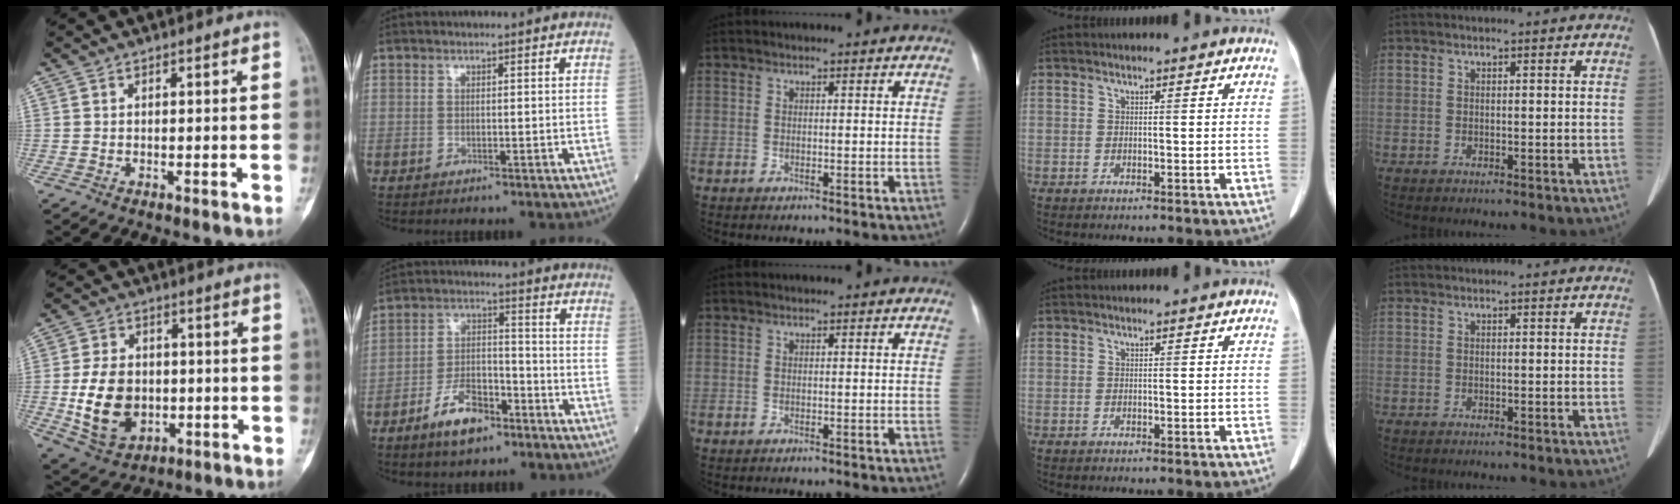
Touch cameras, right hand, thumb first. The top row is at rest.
{"thumb": {"total": 13.1, "force": [-1.9, 9.7, 8.7], "torque": [-0.135, 0.005, -0.020]}, "index": {"total": 8.9, "force": [-5.8, 3.6, 5.7], "torque": [-0.111, 0.008, -0.106]}}